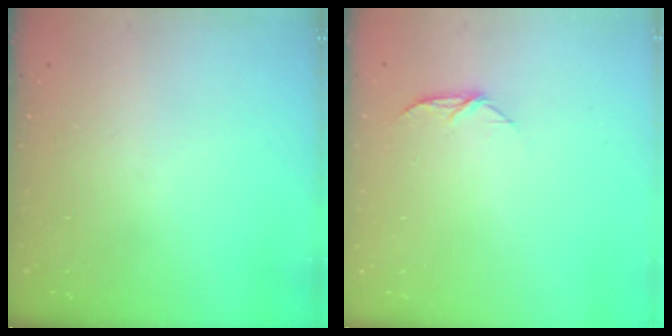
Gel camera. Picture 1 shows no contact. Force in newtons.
{"total": 5.8, "press": 5.7, "slide": 0.6}